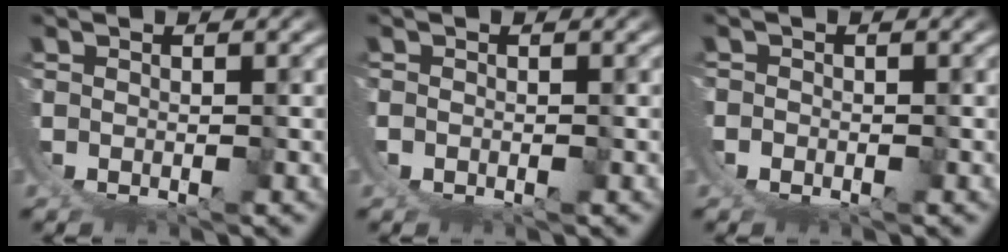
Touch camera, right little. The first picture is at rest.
{"total": 0.9, "force": [0.0, 0.8, 0.2], "torque": [-0.010, 0.001, -0.002]}
{"total": 2.3, "force": [-0.1, 2.2, 0.4], "torque": [-0.024, -0.005, -0.005]}